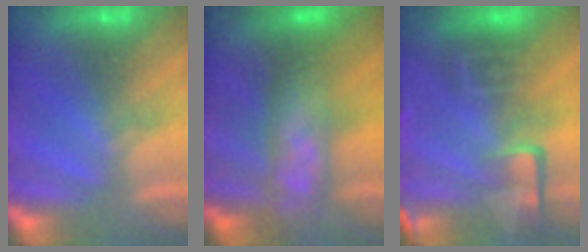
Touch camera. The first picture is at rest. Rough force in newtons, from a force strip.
{"total": 7.4}
{"total": 5.8}